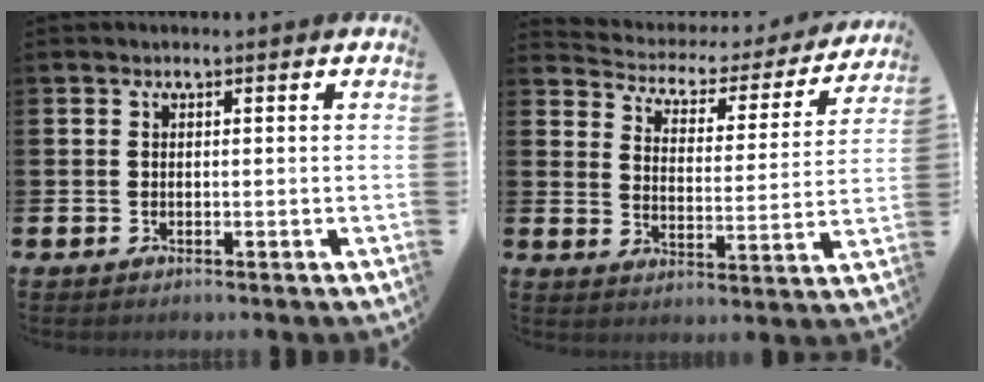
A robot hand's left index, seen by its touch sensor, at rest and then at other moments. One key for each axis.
{"total": 3.3, "fx": 2.7, "fy": 1.8, "fz": 0.7, "tx": -0.037, "ty": -0.026, "tz": 0.034}